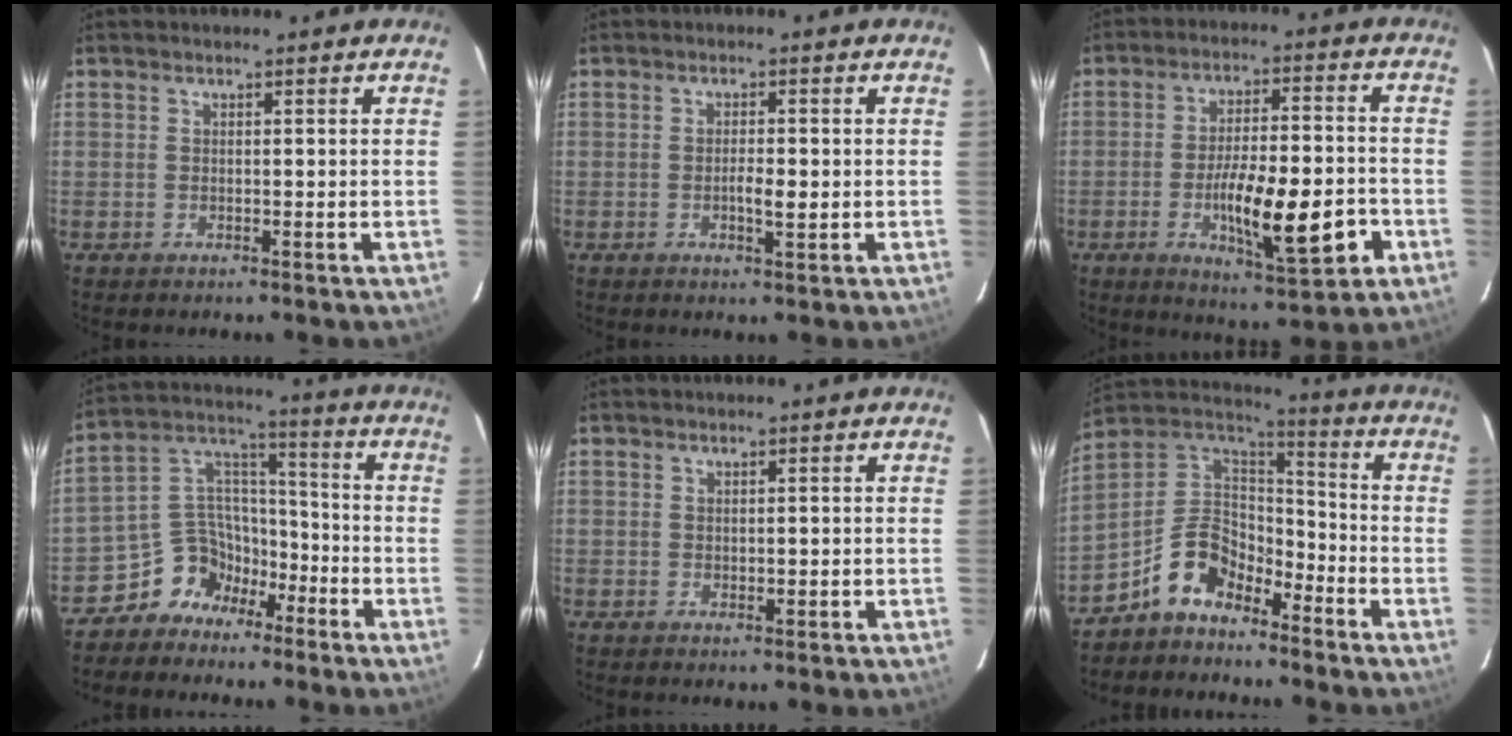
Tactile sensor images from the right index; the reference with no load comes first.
{"total": 3.0, "force": [-0.4, 0.9, 2.9], "torque": [-0.055, 0.001, -0.005]}
{"total": 14.9, "force": [-4.7, 3.6, 13.7], "torque": [-0.220, -0.001, -0.069]}
{"total": 9.5, "force": [-6.4, 6.6, 2.2], "torque": [-0.051, 0.053, -0.120]}
{"total": 1.1, "force": [0.0, 0.7, 0.8], "torque": [-0.018, -0.002, 0.002]}
{"total": 10.7, "force": [-7.3, 5.9, 5.2], "torque": [-0.117, 0.039, -0.143]}